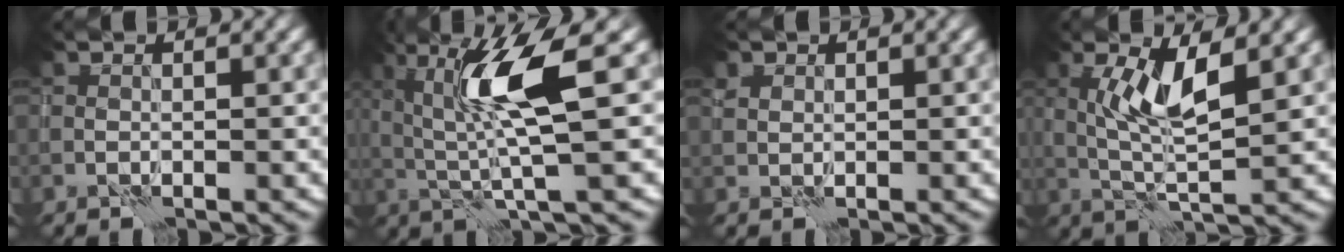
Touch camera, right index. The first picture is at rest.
{"total": 6.8, "force": [1.9, 1.1, 6.4], "torque": [-0.120, -0.001, 0.037]}
{"total": 1.2, "force": [0.8, 0.9, -0.1], "torque": [0.005, 0.002, 0.014]}
{"total": 4.7, "force": [1.4, 1.2, 4.3], "torque": [-0.085, 0.001, 0.030]}